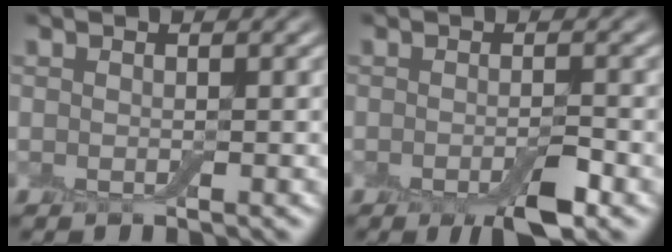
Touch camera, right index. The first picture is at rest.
{"total": 3.6, "force": [-2.1, 1.0, 2.7], "torque": [-0.046, -0.009, -0.034]}